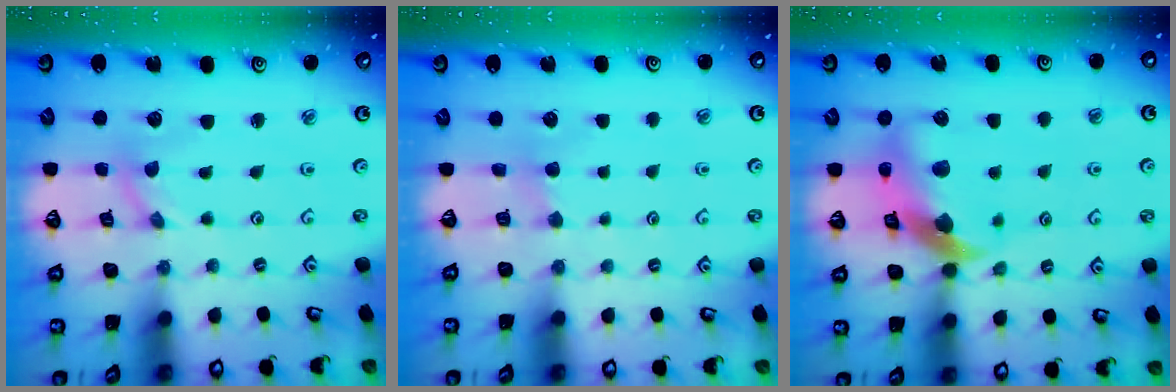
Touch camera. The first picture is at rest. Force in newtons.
{"total": 2.5, "press": 2.5, "slide": 0.3}
{"total": 12.4, "press": 12.3, "slide": 1.6}